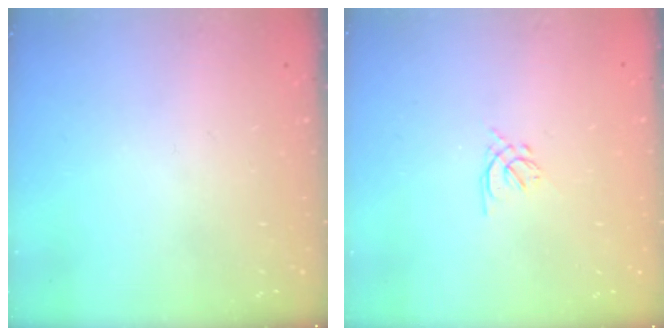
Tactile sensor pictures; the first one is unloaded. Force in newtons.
{"total": 1.7, "press": 1.6, "slide": 0.5}